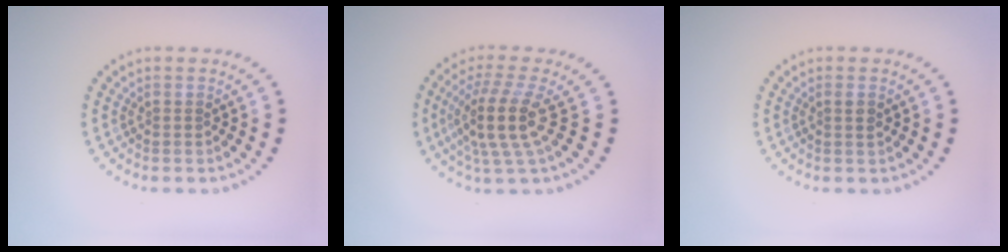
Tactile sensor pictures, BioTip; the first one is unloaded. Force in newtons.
{"total": 4.7, "press": 3.6, "slide": 3.0}
{"total": 0.9, "press": 0.8, "slide": 0.5}